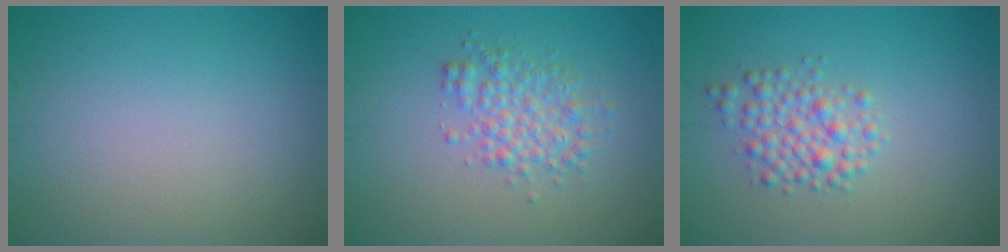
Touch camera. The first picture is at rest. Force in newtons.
{"total": 3.1, "press": 3.1, "slide": 0.1}
{"total": 3.0, "press": 3.0, "slide": 0.1}